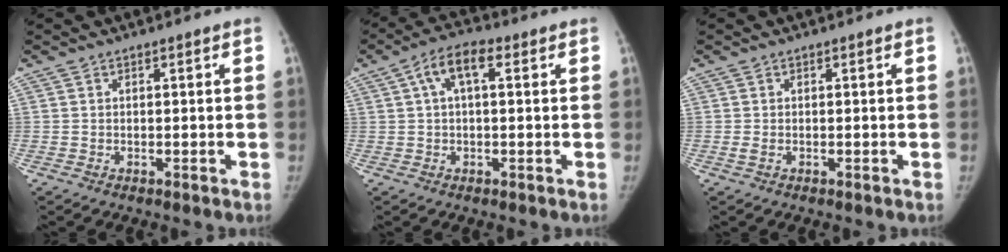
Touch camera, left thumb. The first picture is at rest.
{"total": 6.3, "force": [1.9, 2.8, 5.3], "torque": [-0.097, 0.023, 0.027]}
{"total": 0.9, "force": [-0.2, 0.5, 0.7], "torque": [-0.021, -0.003, -0.004]}